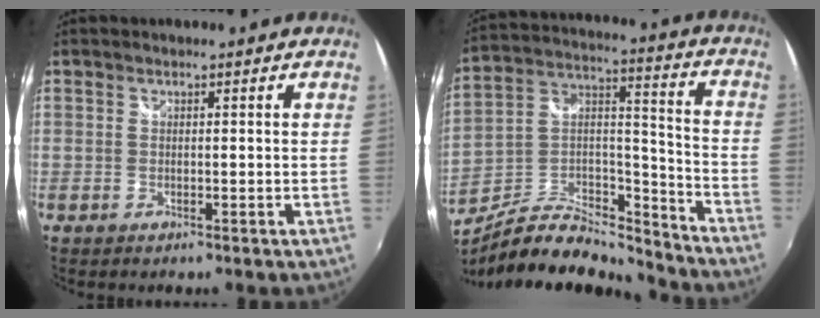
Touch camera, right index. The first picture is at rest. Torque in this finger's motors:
{"motor_torque": [-1.31, -0.83, -1.06, -0.21]}